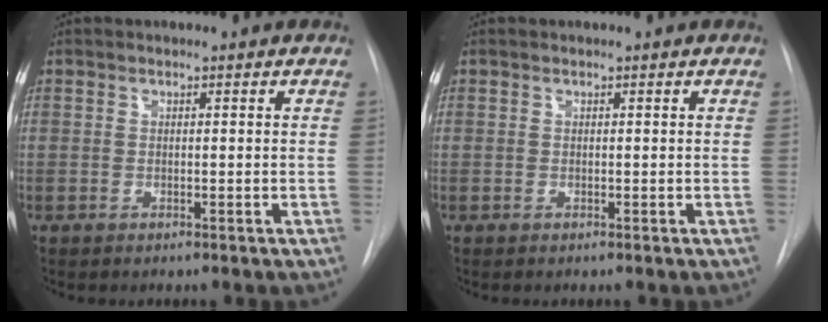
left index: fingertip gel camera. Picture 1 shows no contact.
{"total": 0.0}